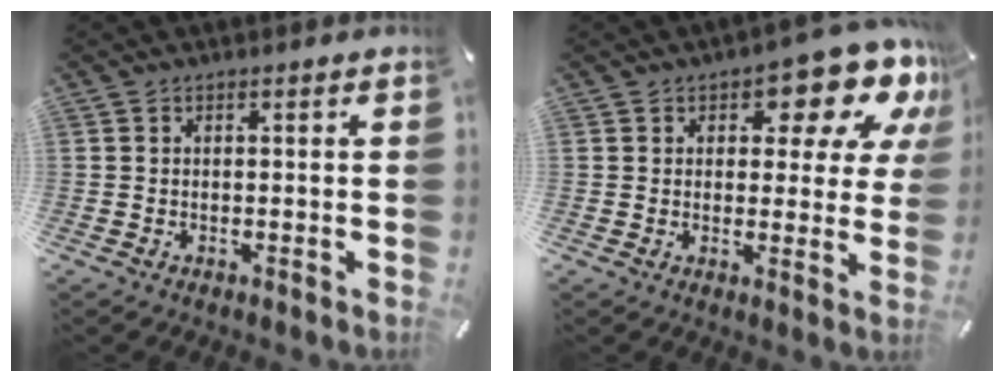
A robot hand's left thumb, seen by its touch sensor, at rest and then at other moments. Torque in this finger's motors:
{"motor_torque": [0.59, 0.49, 0.55, -0.03, 0.13]}